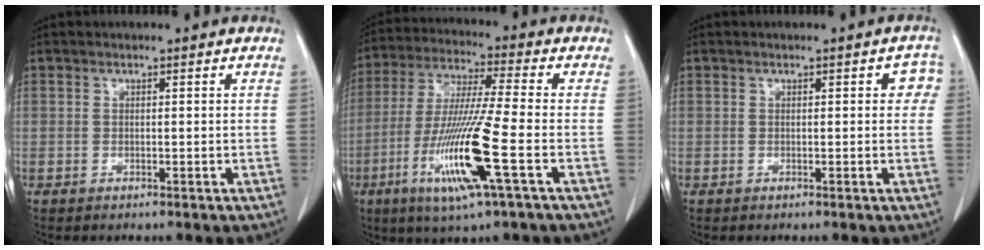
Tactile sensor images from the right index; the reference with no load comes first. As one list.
[{"total": 14.6, "force": [-5.1, -0.4, 13.7], "torque": [-0.284, -0.024, -0.099]}, {"total": 2.4, "force": [0.5, 1.2, 2.0], "torque": [-0.009, 0.012, 0.000]}]